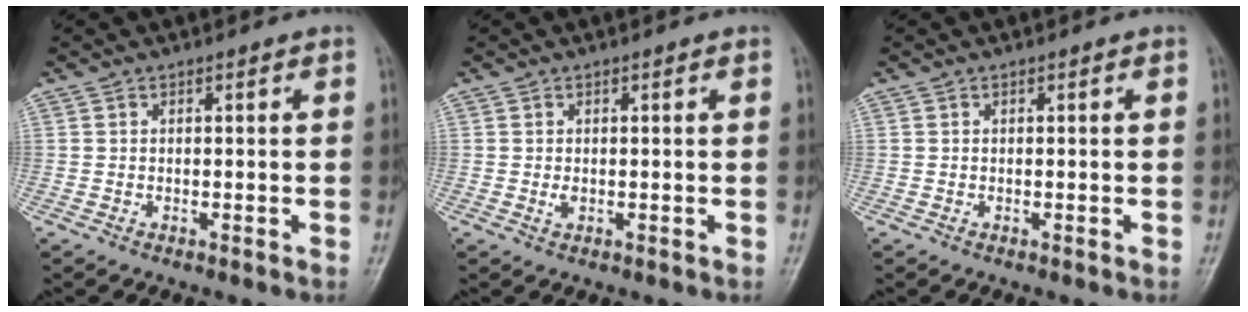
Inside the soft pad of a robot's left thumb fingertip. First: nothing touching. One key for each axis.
{"total": 1.3, "fx": 0.2, "fy": 0.8, "fz": 1.0, "tx": -0.013, "ty": -0.002, "tz": 0.004}
{"total": 0.0}